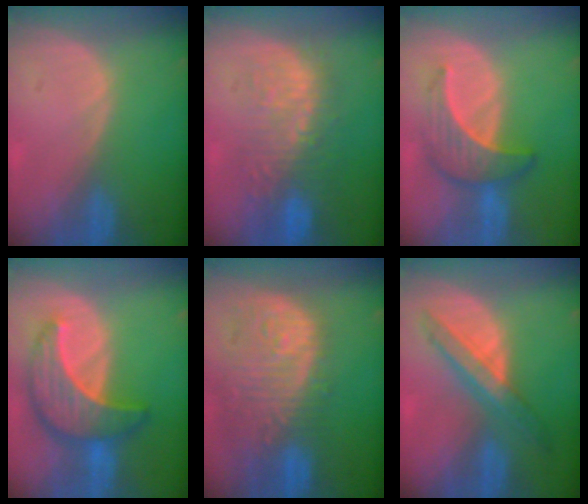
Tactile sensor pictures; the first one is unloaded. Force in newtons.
{"total": 10.1, "press": 9.0, "slide": 4.5}
{"total": 6.5, "press": 6.4, "slide": 1.1}
{"total": 9.6, "press": 9.5, "slide": 0.8}
{"total": 13.5, "press": 11.4, "slide": 7.3}
{"total": 6.7, "press": 6.3, "slide": 2.2}